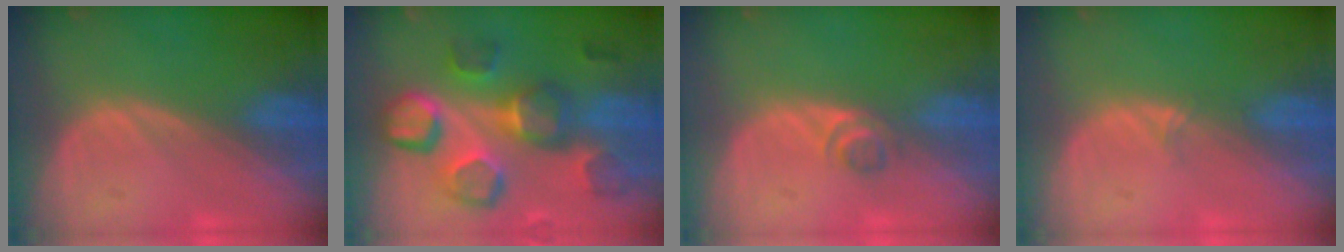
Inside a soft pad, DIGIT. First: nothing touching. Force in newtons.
{"total": 11.3, "press": 10.8, "slide": 3.2}
{"total": 2.2, "press": 2.0, "slide": 0.9}
{"total": 0.9, "press": 0.6, "slide": 0.7}